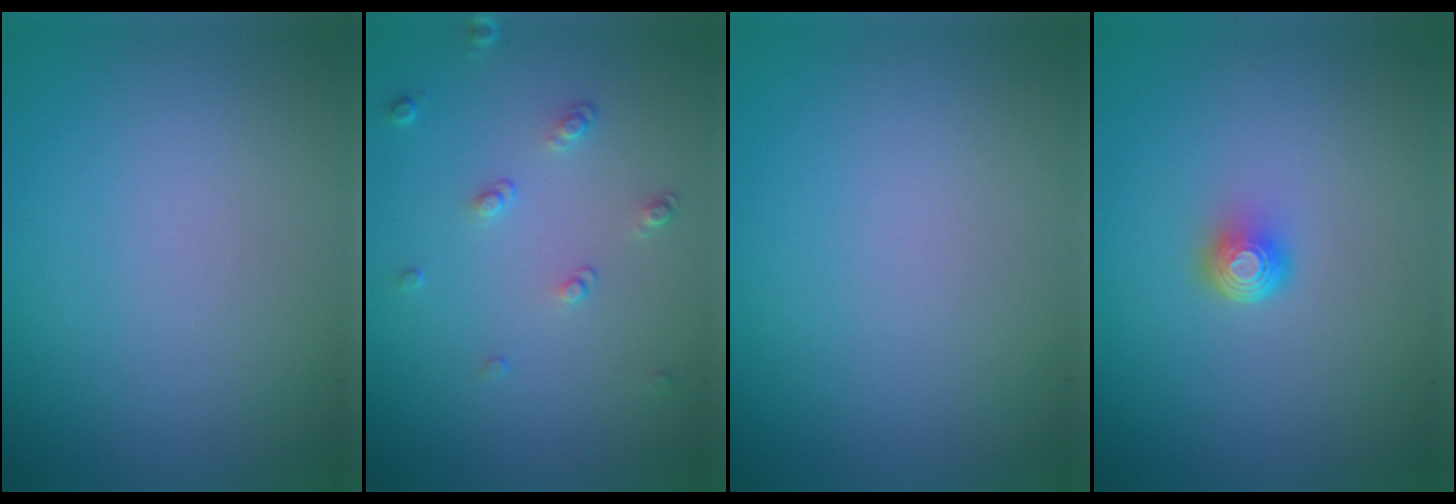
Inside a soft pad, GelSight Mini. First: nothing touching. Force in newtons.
{"total": 1.5, "press": 1.0, "slide": 1.1}
{"total": 0.0}
{"total": 2.0, "press": 1.3, "slide": 1.6}